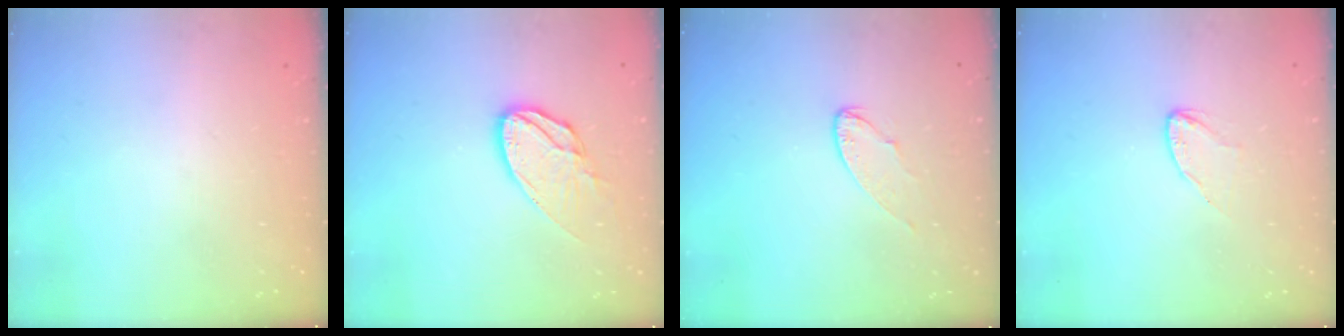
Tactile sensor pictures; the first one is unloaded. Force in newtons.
{"total": 11.5, "press": 11.5, "slide": 0.5}
{"total": 6.6, "press": 6.5, "slide": 0.5}
{"total": 3.8, "press": 3.8, "slide": 0.4}